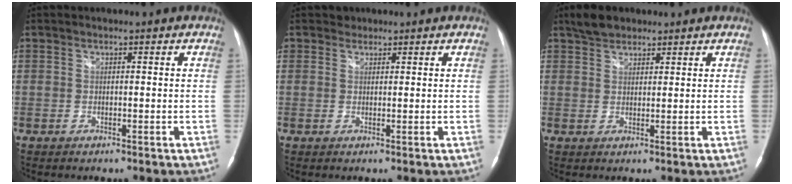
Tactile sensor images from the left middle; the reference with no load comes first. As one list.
[{"total": 1.1, "force": [0.8, 0.7, -0.2], "torque": [0.005, -0.002, 0.009]}, {"total": 3.9, "force": [3.1, 1.9, 1.3], "torque": [-0.031, 0.013, 0.057]}]